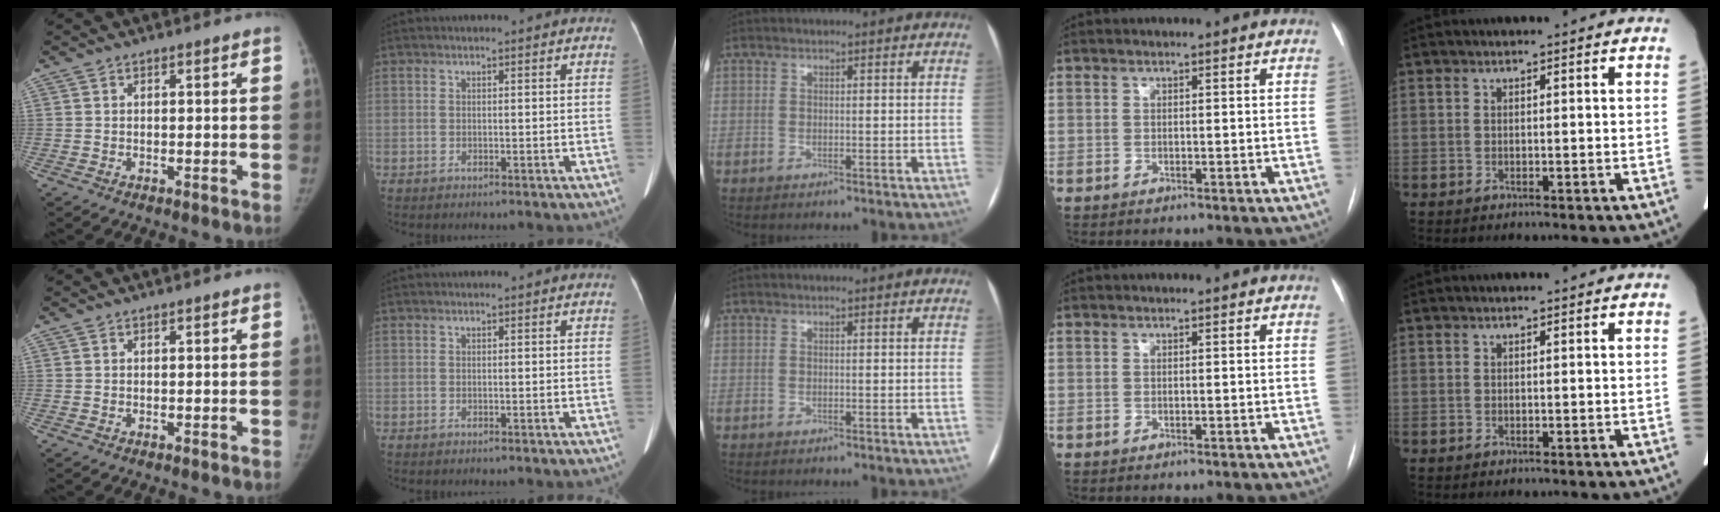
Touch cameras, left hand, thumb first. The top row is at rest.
{}